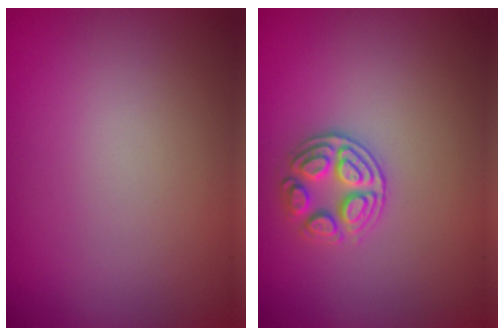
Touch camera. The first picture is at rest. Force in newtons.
{"total": 2.6, "press": 2.6, "slide": 0.6}